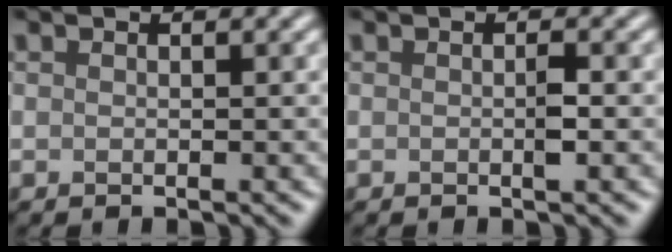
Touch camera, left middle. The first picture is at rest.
{"total": 1.0, "force": [-0.1, 0.1, 1.0], "torque": [-0.017, 0.000, -0.002]}